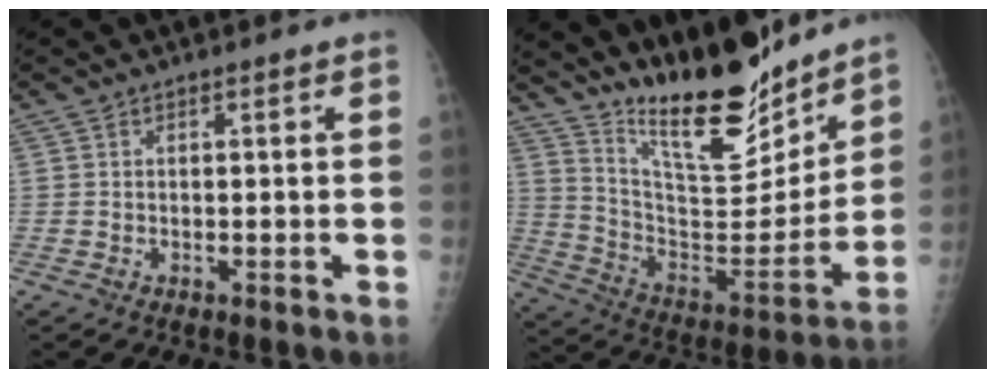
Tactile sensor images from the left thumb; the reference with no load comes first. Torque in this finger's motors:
{"motor_torque": [0.33, 0.16, 1.43, -1.34, 0.09]}